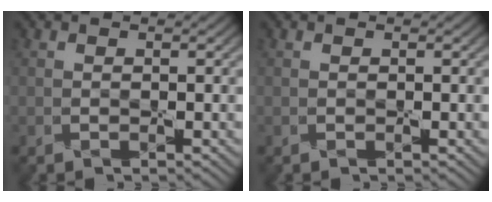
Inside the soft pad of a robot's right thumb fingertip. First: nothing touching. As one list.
[{"total": 0.0}]